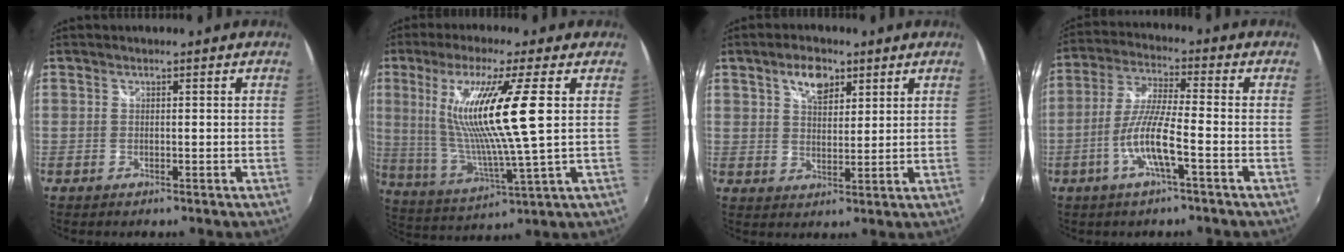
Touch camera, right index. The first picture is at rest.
{"total": 15.9, "force": [3.6, -0.1, 15.5], "torque": [-0.281, -0.015, 0.080]}
{"total": 6.1, "force": [3.5, 3.3, 3.8], "torque": [-0.059, 0.011, 0.060]}
{"total": 9.2, "force": [-3.7, 0.7, 8.4], "torque": [-0.178, -0.001, -0.072]}